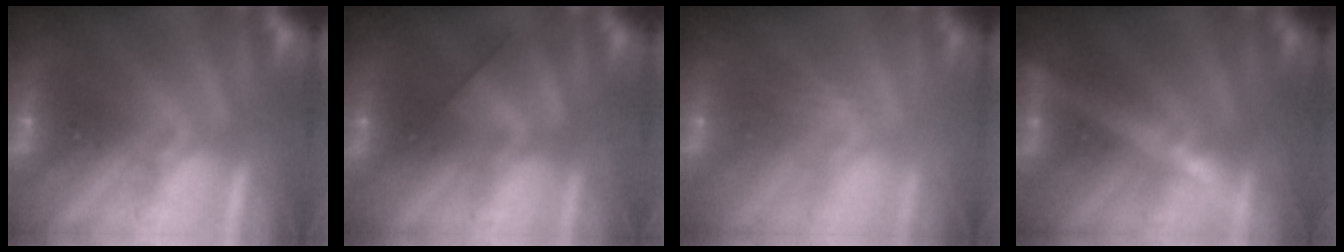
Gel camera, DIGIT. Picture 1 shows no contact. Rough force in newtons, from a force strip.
{"total": 2.8}
{"total": 2.4}
{"total": 2.4}